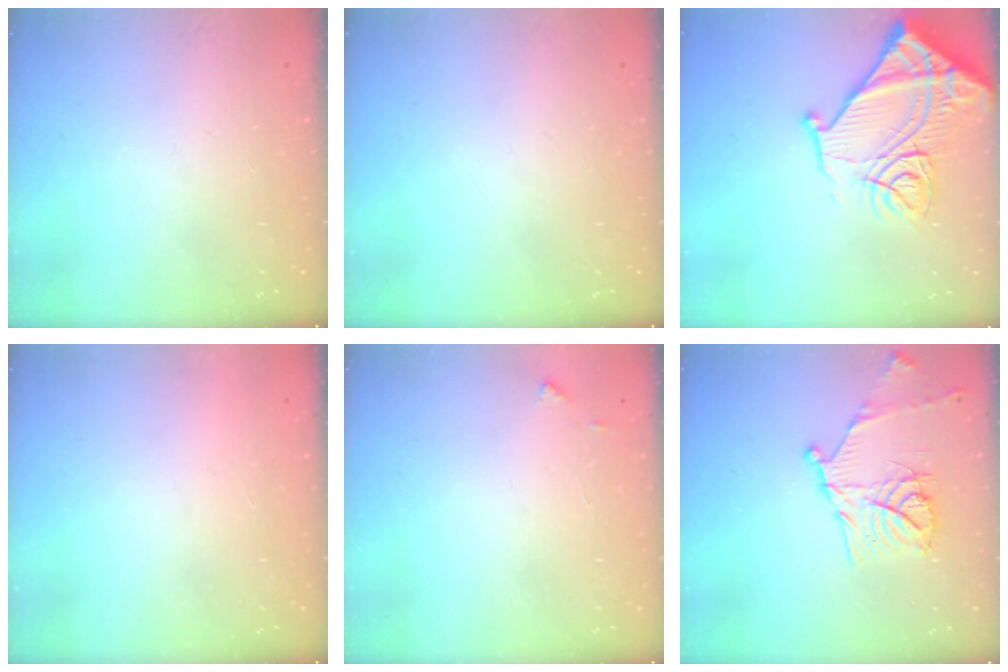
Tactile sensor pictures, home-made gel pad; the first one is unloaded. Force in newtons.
{"total": 0.0}
{"total": 19.6, "press": 19.5, "slide": 2.0}
{"total": 1.5, "press": 1.5, "slide": 0.1}
{"total": 4.5, "press": 4.4, "slide": 0.5}
{"total": 16.1, "press": 16.1, "slide": 1.3}